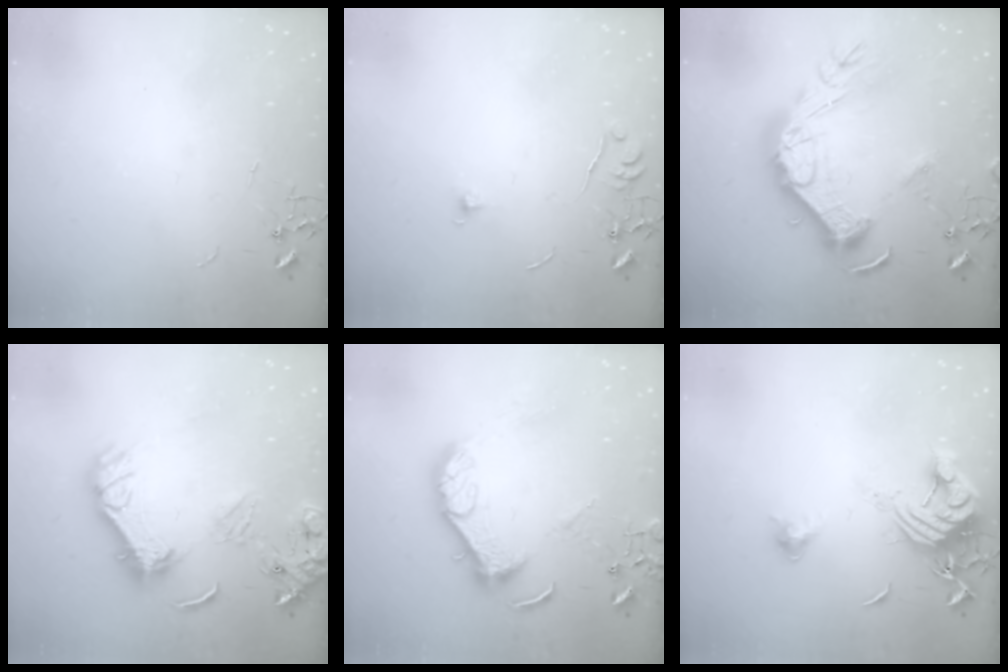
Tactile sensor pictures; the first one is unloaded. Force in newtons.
{"total": 6.1, "press": 6.0, "slide": 0.6}
{"total": 22.4, "press": 22.3, "slide": 2.4}
{"total": 16.6, "press": 16.5, "slide": 1.8}
{"total": 12.5, "press": 12.4, "slide": 1.1}
{"total": 13.2, "press": 13.1, "slide": 1.6}